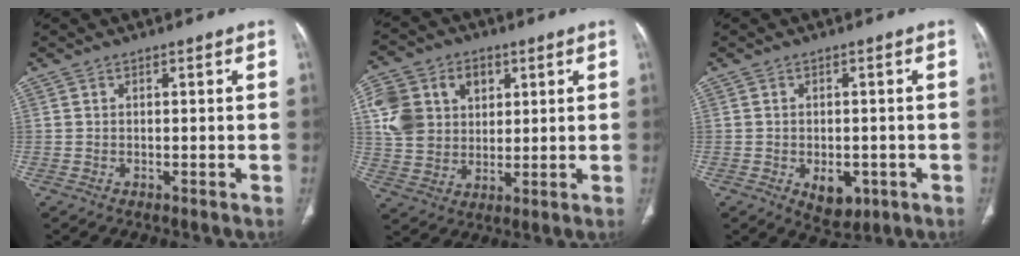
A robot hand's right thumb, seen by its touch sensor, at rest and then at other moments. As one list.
[{"total": 14.2, "force": [4.1, 11.3, 7.6], "torque": [-0.119, 0.004, 0.078]}, {"total": 5.5, "force": [-1.8, 3.5, 3.9], "torque": [-0.039, 0.002, -0.012]}]